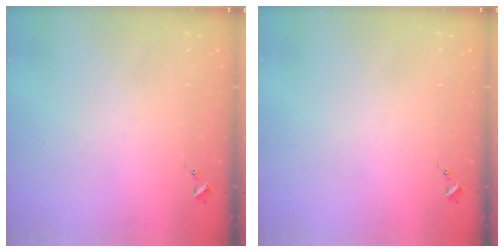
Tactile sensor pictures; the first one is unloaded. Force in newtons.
{"total": 0.0}